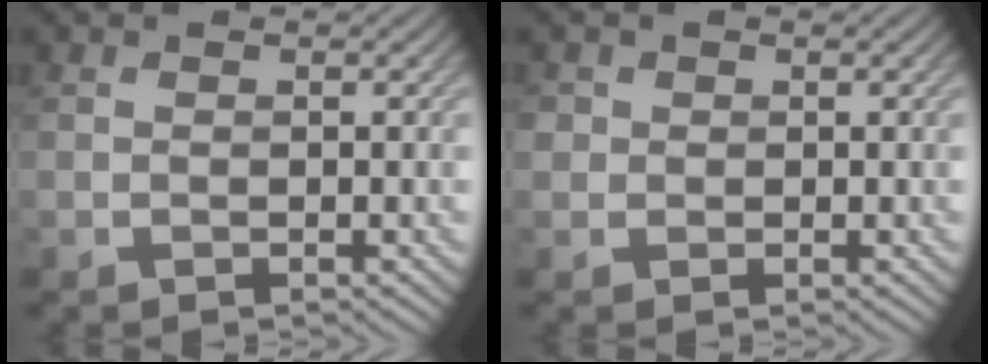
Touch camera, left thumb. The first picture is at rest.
{"total": 1.4, "force": [0.4, 1.3, 0.2], "torque": [-0.001, -0.002, 0.004]}